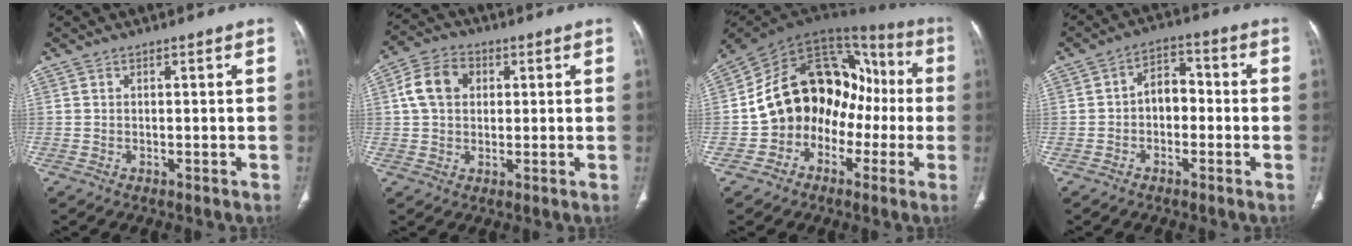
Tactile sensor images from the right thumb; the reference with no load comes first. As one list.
[{"total": 8.1, "force": [1.7, 6.1, 5.0], "torque": [-0.085, 0.013, 0.025]}, {"total": 19.6, "force": [-3.3, 14.7, 12.5], "torque": [-0.133, 0.083, -0.055]}, {"total": 5.7, "force": [-1.0, 4.1, 3.8], "torque": [-0.035, 0.028, -0.028]}]